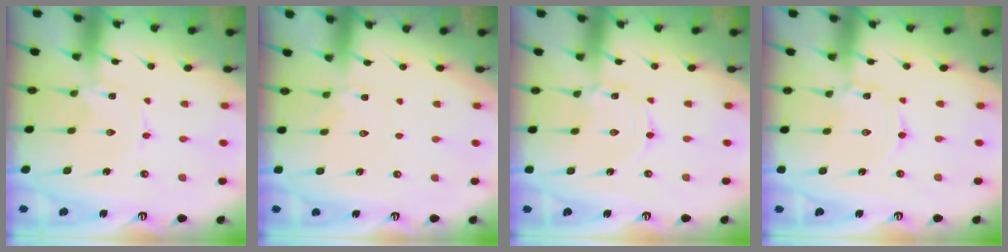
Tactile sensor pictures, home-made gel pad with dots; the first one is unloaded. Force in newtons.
{"total": 3.1, "press": 3.0, "slide": 0.7}
{"total": 2.0, "press": 2.0, "slide": 0.1}
{"total": 2.0, "press": 2.0, "slide": 0.1}